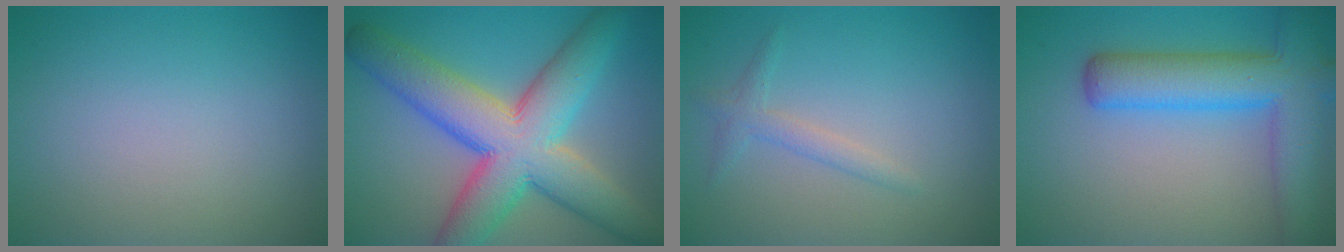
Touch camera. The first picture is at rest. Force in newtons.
{"total": 11.4, "press": 11.4, "slide": 0.7}
{"total": 1.6, "press": 1.6, "slide": 0.1}
{"total": 7.9, "press": 7.9, "slide": 0.4}